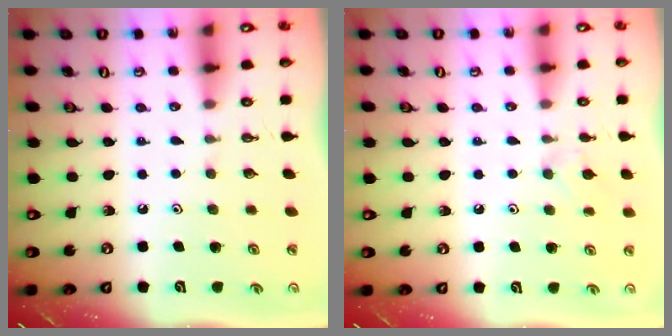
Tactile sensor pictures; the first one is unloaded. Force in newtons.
{"total": 5.4, "press": 5.4, "slide": 0.8}